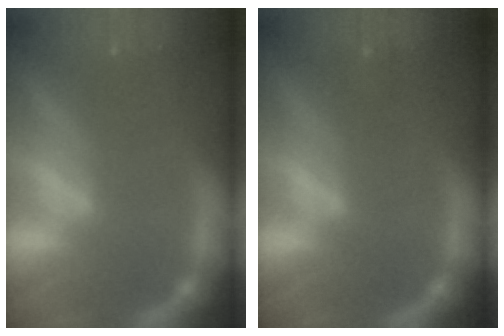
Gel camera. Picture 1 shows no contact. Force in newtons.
{"total": 1.4}